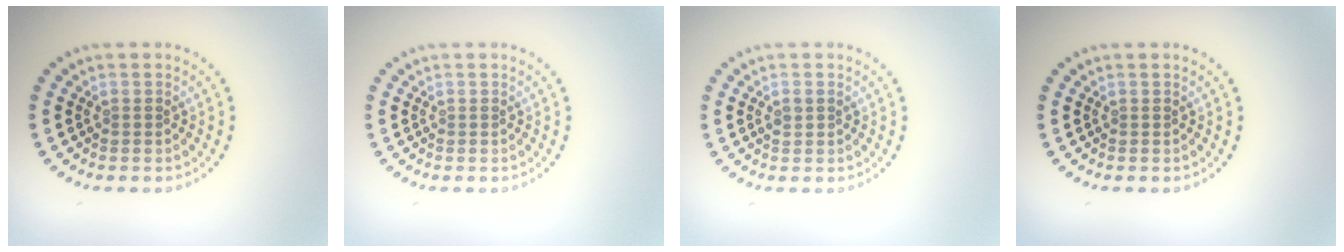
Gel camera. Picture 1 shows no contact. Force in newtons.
{"total": 0.0}
{"total": 0.9, "press": 0.9, "slide": 0.2}
{"total": 0.0}